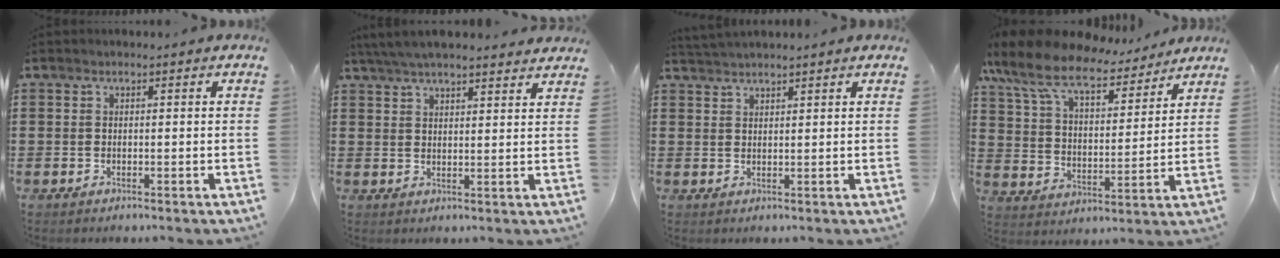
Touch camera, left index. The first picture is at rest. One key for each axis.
{"total": 4.8, "fx": 4.5, "fy": 0.4, "fz": 1.6, "tx": -0.044, "ty": -0.010, "tz": 0.083}
{"total": 1.8, "fx": 1.8, "fy": 0.0, "fz": 0.2, "tx": -0.008, "ty": 0.002, "tz": 0.036}
{"total": 10.9, "fx": 9.2, "fy": 2.7, "fz": 5.2, "tx": -0.138, "ty": -0.042, "tz": 0.161}